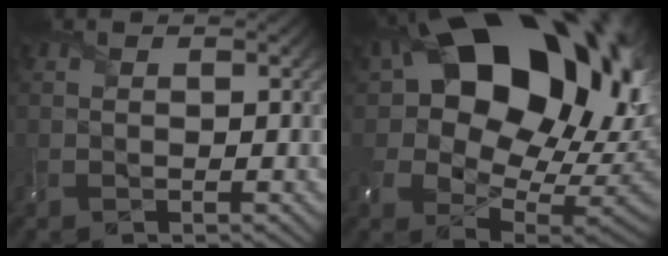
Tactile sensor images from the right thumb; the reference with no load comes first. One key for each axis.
{"total": 23.0, "fx": 8.5, "fy": 15.5, "fz": 14.7, "tx": -0.260, "ty": 0.009, "tz": 0.171}